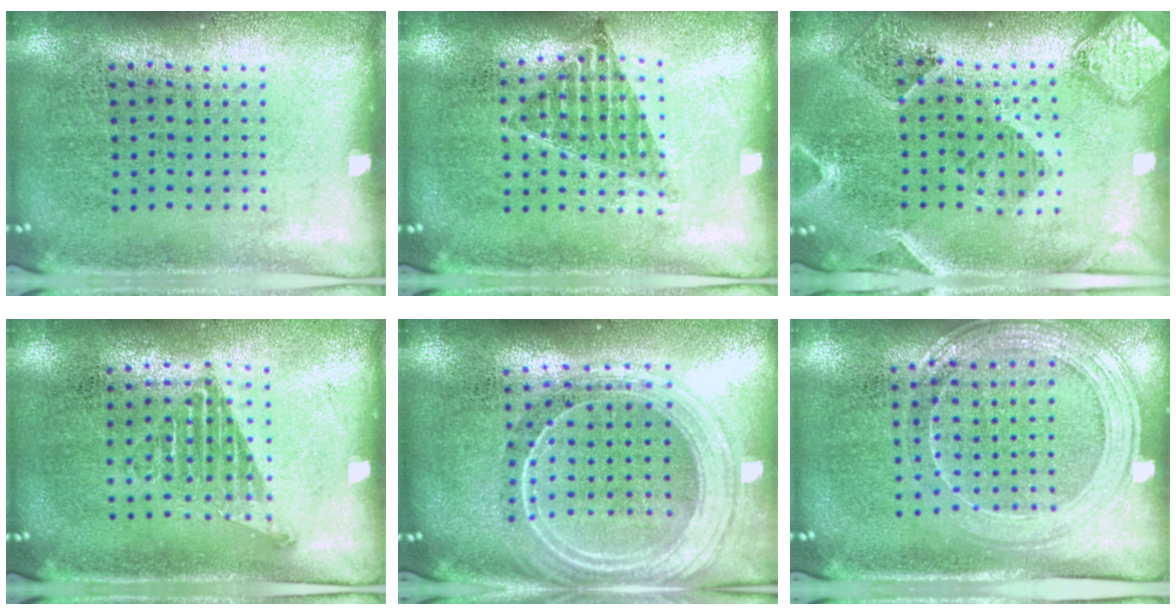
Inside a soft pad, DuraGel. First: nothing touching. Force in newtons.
{"total": 0.9, "press": 0.8, "slide": 0.3}
{"total": 1.5, "press": 1.4, "slide": 0.4}
{"total": 1.1, "press": 1.0, "slide": 0.6}
{"total": 2.3, "press": 2.0, "slide": 1.2}
{"total": 1.6, "press": 1.5, "slide": 0.4}